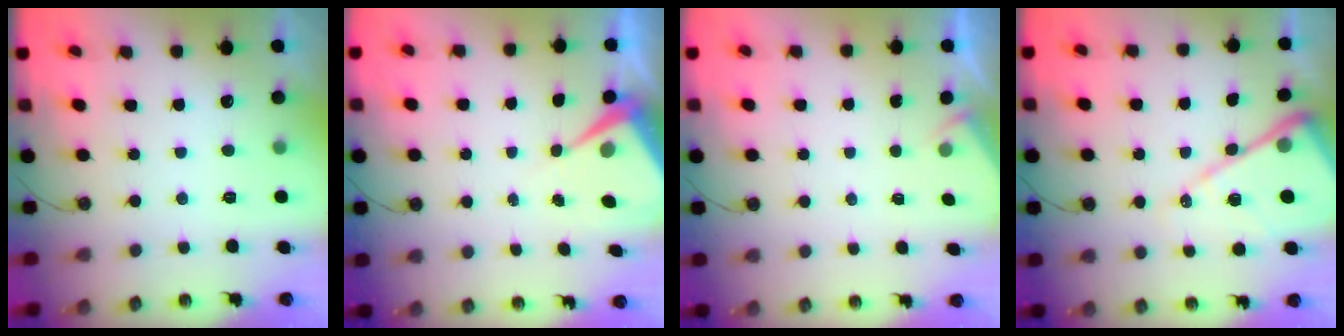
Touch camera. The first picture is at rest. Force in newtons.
{"total": 8.0, "press": 7.9, "slide": 1.1}
{"total": 2.2, "press": 2.2, "slide": 0.4}
{"total": 14.7, "press": 14.6, "slide": 1.4}